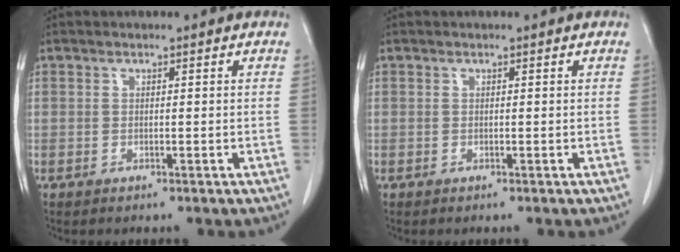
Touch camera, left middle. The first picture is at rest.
{"total": 0.0}